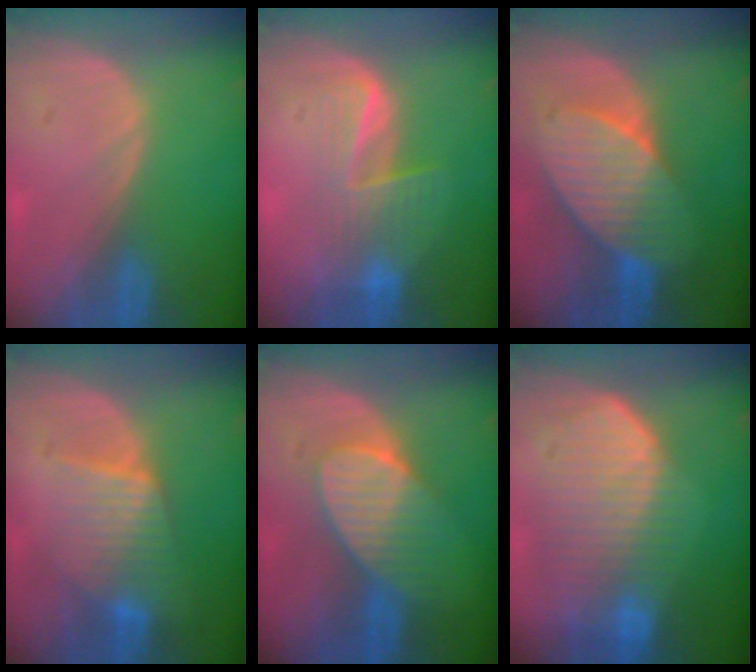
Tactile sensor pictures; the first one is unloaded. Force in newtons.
{"total": 6.2, "press": 5.9, "slide": 1.9}
{"total": 8.3, "press": 8.3, "slide": 0.3}
{"total": 6.5, "press": 6.4, "slide": 0.4}
{"total": 7.0, "press": 6.9, "slide": 0.8}
{"total": 10.7, "press": 9.4, "slide": 5.2}